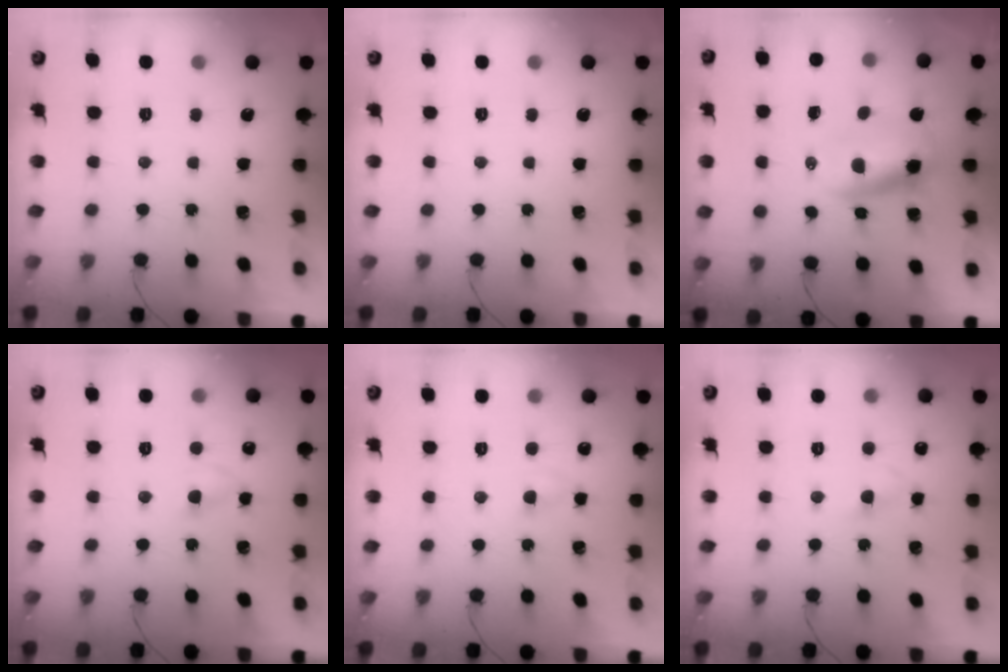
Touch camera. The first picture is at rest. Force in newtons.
{"total": 0.0}
{"total": 6.9, "press": 6.7, "slide": 1.6}
{"total": 2.4, "press": 2.1, "slide": 1.0}
{"total": 2.3, "press": 2.1, "slide": 1.0}
{"total": 3.0, "press": 2.8, "slide": 1.3}